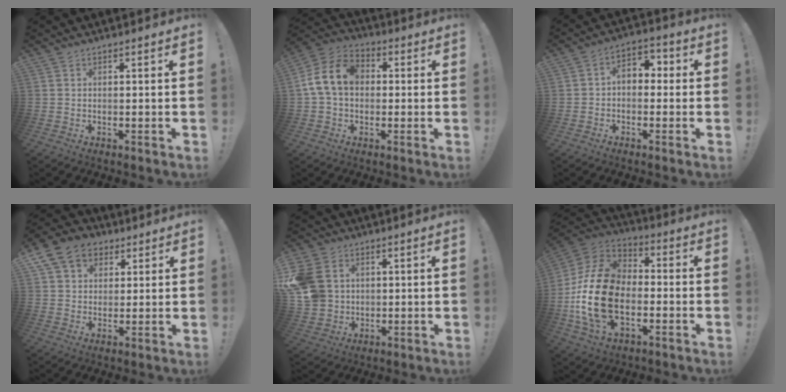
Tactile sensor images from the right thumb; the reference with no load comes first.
{"total": 12.9, "force": [1.5, 9.4, 8.7], "torque": [-0.167, 0.021, 0.032]}
{"total": 5.7, "force": [0.0, 4.3, 3.8], "torque": [-0.063, 0.015, 0.003]}
{"total": 12.3, "force": [5.5, 9.7, 5.3], "torque": [-0.076, -0.023, 0.110]}
{"total": 13.1, "force": [2.9, 11.0, 6.5], "torque": [-0.135, -0.005, 0.064]}
{"total": 23.0, "force": [-4.2, 15.0, 16.9], "torque": [-0.331, 0.036, -0.061]}